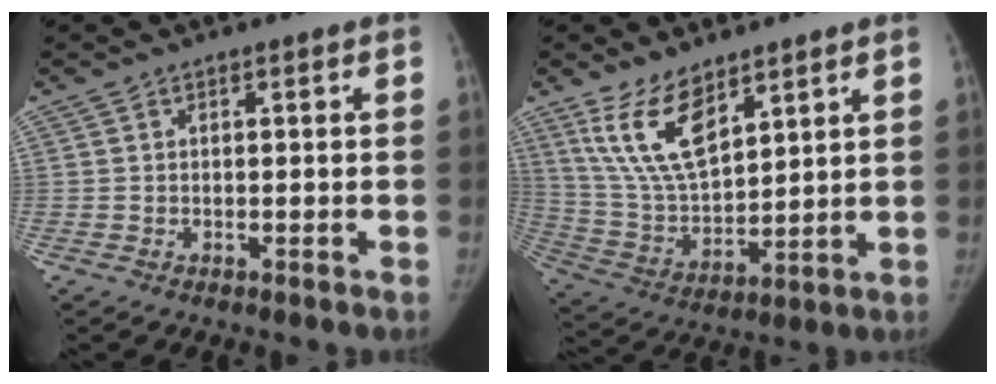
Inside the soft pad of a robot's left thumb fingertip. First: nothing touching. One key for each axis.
{"total": 12.9, "fx": 8.2, "fy": 5.5, "fz": 8.4, "tx": -0.141, "ty": -0.043, "tz": 0.177}